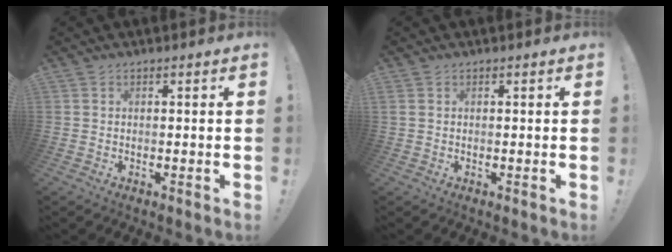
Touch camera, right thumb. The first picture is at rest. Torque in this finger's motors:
{"motor_torque": [-0.23, -0.25, -0.13, 0.08, 0.10]}